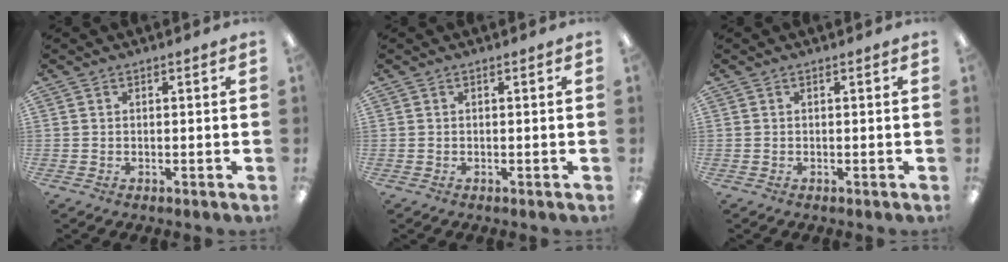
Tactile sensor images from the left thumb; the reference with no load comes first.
{"total": 0.0}
{"total": 0.0}